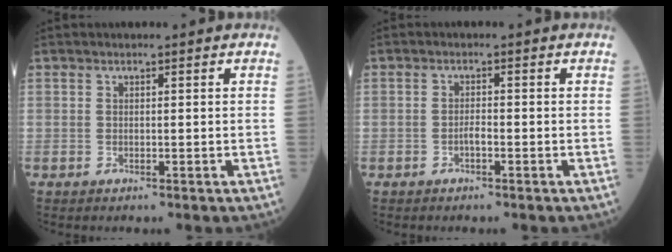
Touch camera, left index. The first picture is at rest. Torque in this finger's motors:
{"motor_torque": [0.34, 0.14, -0.01, 0.00]}